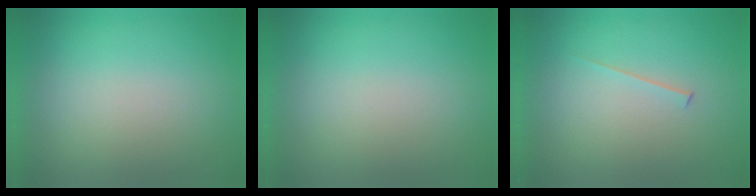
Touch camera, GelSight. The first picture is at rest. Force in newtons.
{"total": 0.0}
{"total": 1.5}